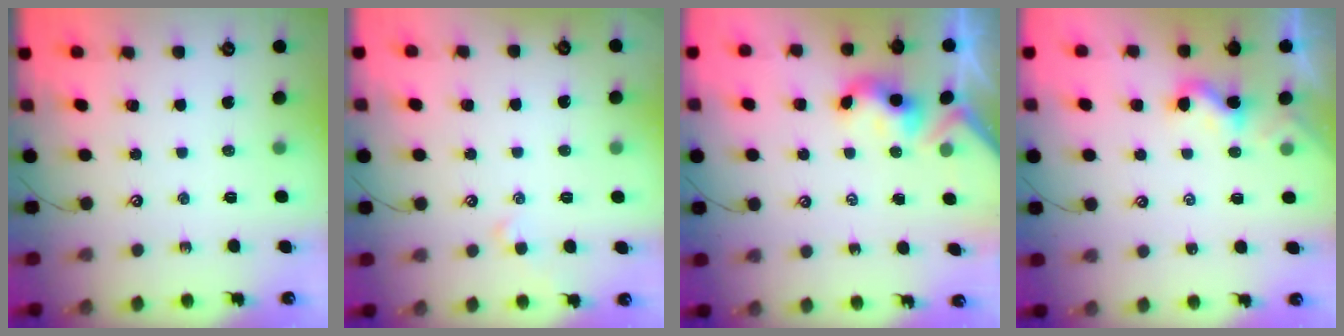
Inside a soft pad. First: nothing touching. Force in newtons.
{"total": 2.1, "press": 2.1, "slide": 0.3}
{"total": 3.6, "press": 3.6, "slide": 0.4}
{"total": 1.0, "press": 0.9, "slide": 0.5}